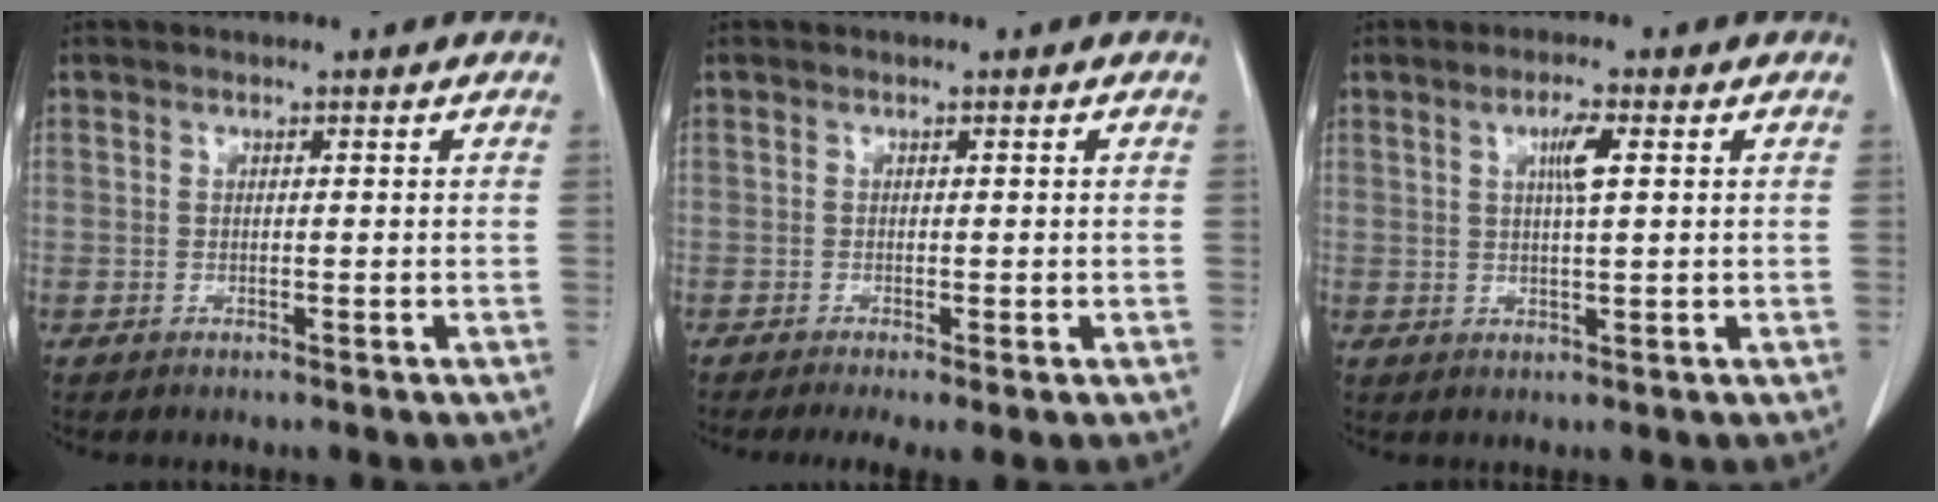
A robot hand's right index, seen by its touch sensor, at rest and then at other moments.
{"total": 3.5, "force": [-1.6, 0.9, 3.0], "torque": [-0.049, -0.009, -0.021]}
{"total": 3.5, "force": [1.2, 0.3, 3.3], "torque": [-0.060, 0.001, 0.022]}